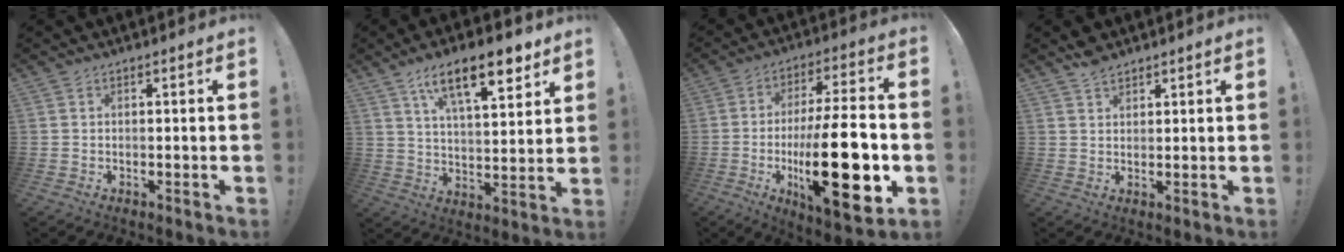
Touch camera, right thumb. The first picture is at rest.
{"total": 16.2, "force": [9.2, 5.5, 12.1], "torque": [-0.191, -0.036, 0.148]}
{"total": 26.7, "force": [-5.0, 8.8, 24.7], "torque": [-0.407, 0.008, -0.074]}
{"total": 3.5, "force": [3.0, 1.6, 0.9], "torque": [-0.013, -0.017, 0.055]}